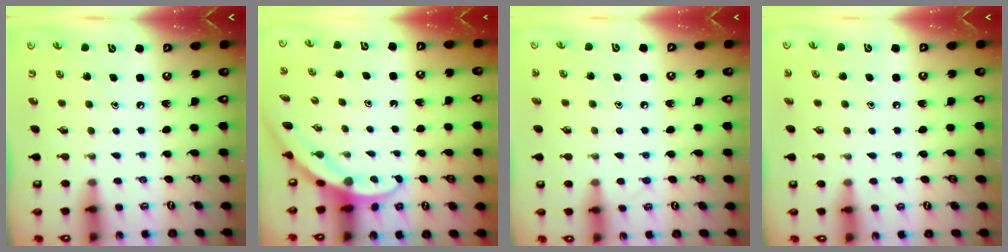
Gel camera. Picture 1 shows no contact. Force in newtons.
{"total": 4.1, "press": 4.1, "slide": 0.2}
{"total": 5.7, "press": 5.7, "slide": 0.6}
{"total": 1.7, "press": 1.7, "slide": 0.2}